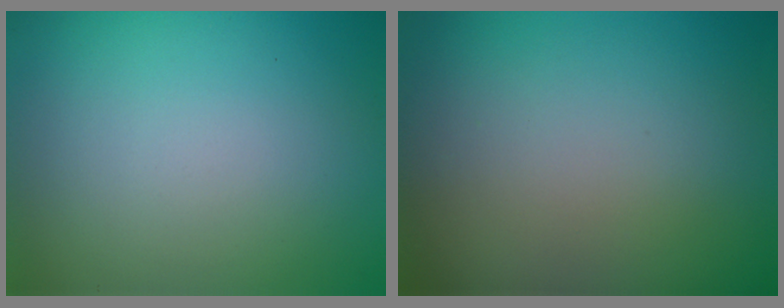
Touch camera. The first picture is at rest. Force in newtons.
{"total": 0.0}